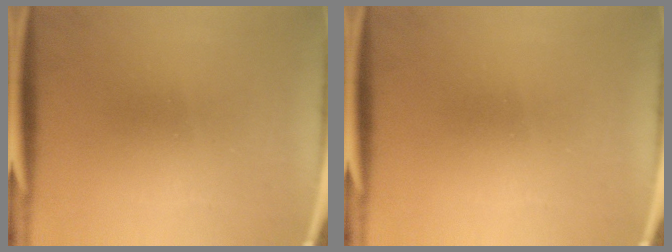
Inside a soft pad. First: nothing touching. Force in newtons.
{"total": 0.0}